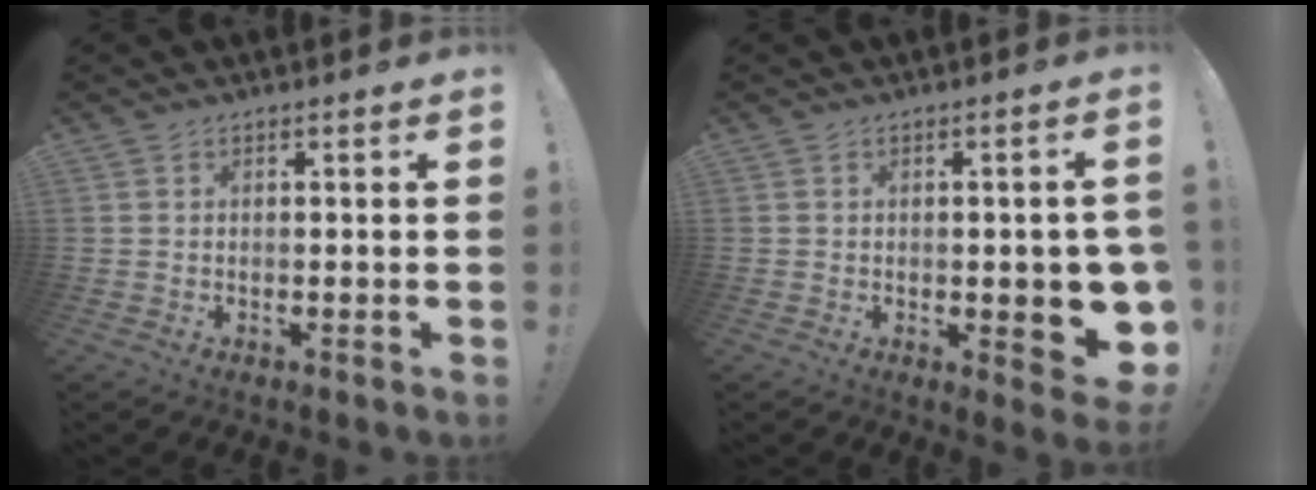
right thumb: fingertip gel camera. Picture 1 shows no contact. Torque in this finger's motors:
{"motor_torque": [0.17, 0.17, 0.29, -0.23, 0.01]}